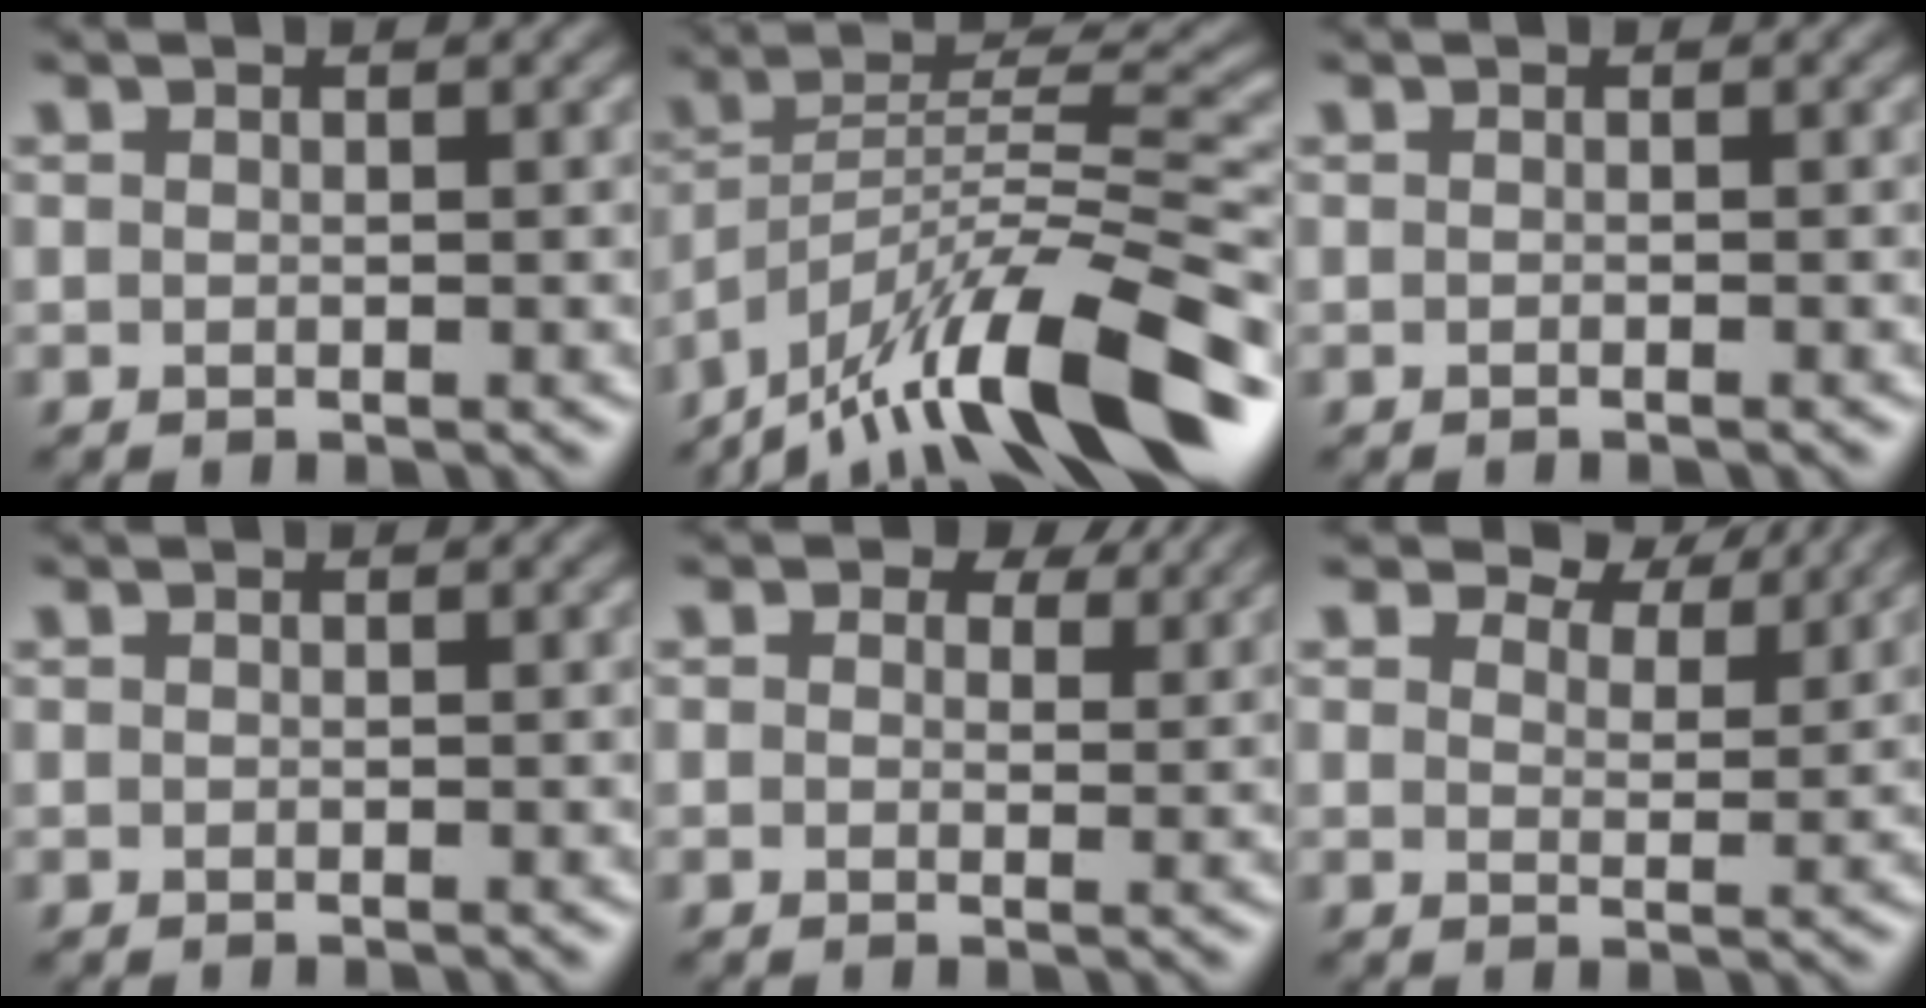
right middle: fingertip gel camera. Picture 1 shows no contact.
{"total": 14.3, "force": [-10.8, 3.1, 9.0], "torque": [-0.158, 0.023, -0.188]}
{"total": 0.0}
{"total": 0.0}
{"total": 3.6, "force": [2.3, 2.0, 1.9], "torque": [-0.031, -0.005, 0.028]}
{"total": 5.1, "force": [4.5, 1.6, 1.8], "torque": [-0.039, 0.002, 0.061]}